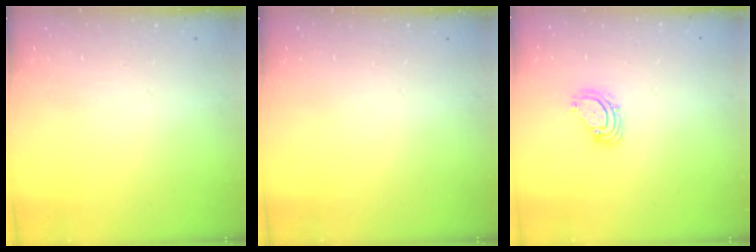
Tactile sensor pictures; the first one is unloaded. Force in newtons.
{"total": 0.0}
{"total": 4.0, "press": 4.0, "slide": 0.5}